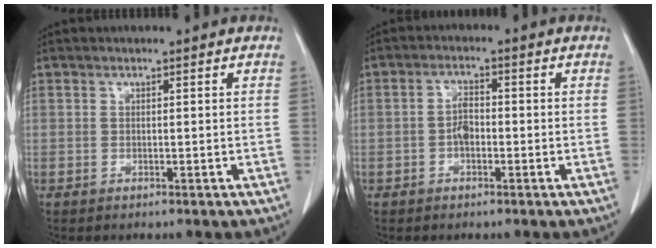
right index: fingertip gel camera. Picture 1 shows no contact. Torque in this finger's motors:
{"motor_torque": [0.56, -0.38, 0.14, 0.06]}